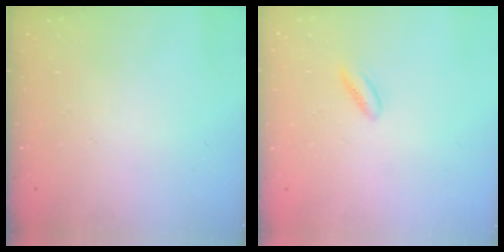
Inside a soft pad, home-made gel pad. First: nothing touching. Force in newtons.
{"total": 2.6, "press": 2.3, "slide": 1.3}